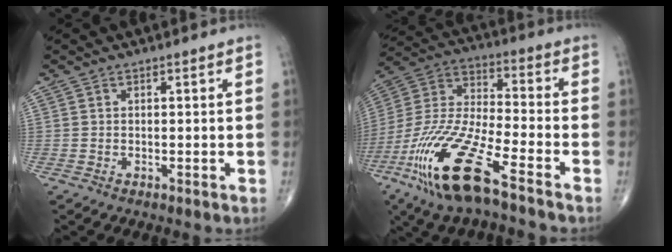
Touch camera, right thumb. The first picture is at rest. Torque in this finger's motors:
{"motor_torque": [0.70, 0.77, 1.83, -0.94, 0.21]}